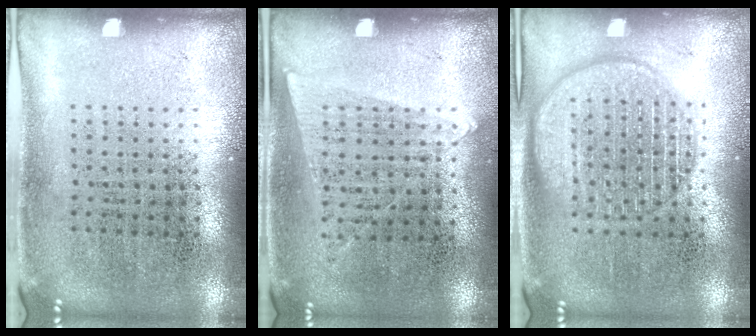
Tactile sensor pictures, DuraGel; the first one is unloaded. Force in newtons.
{"total": 1.3, "press": 1.1, "slide": 0.6}
{"total": 2.6, "press": 2.6, "slide": 0.4}